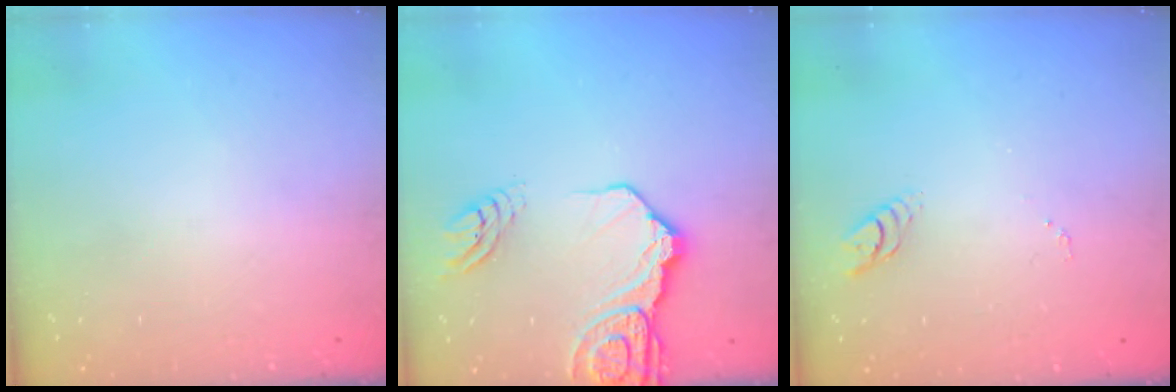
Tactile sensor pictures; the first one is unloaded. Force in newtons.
{"total": 14.8, "press": 14.7, "slide": 1.7}
{"total": 4.1, "press": 4.0, "slide": 0.4}